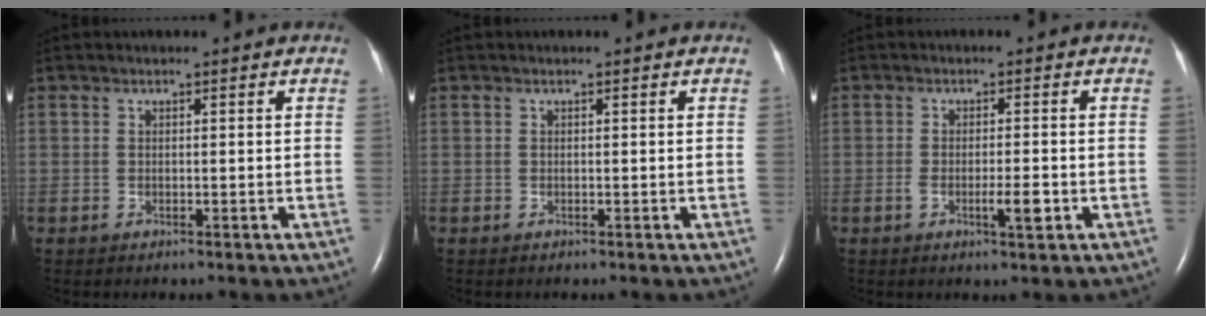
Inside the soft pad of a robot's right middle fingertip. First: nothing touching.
{"total": 0.0}
{"total": 3.2, "force": [-1.1, 0.4, 3.0], "torque": [-0.052, -0.002, -0.016]}